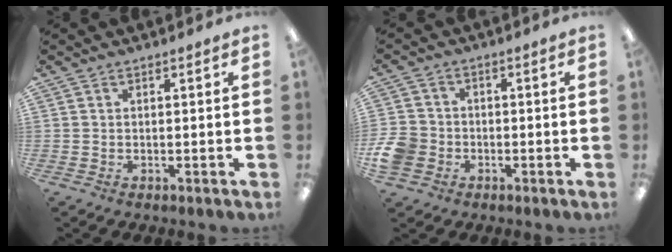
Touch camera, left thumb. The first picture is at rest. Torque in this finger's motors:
{"motor_torque": [-0.20, 1.41, 0.50, -0.38, 0.02]}